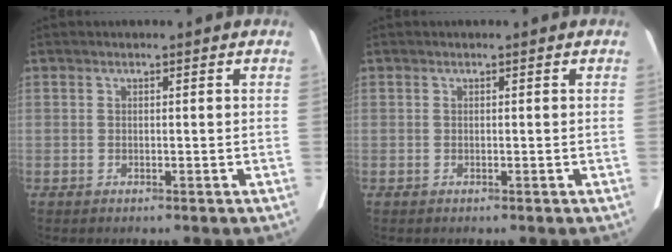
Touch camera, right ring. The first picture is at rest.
{"total": 0.0}